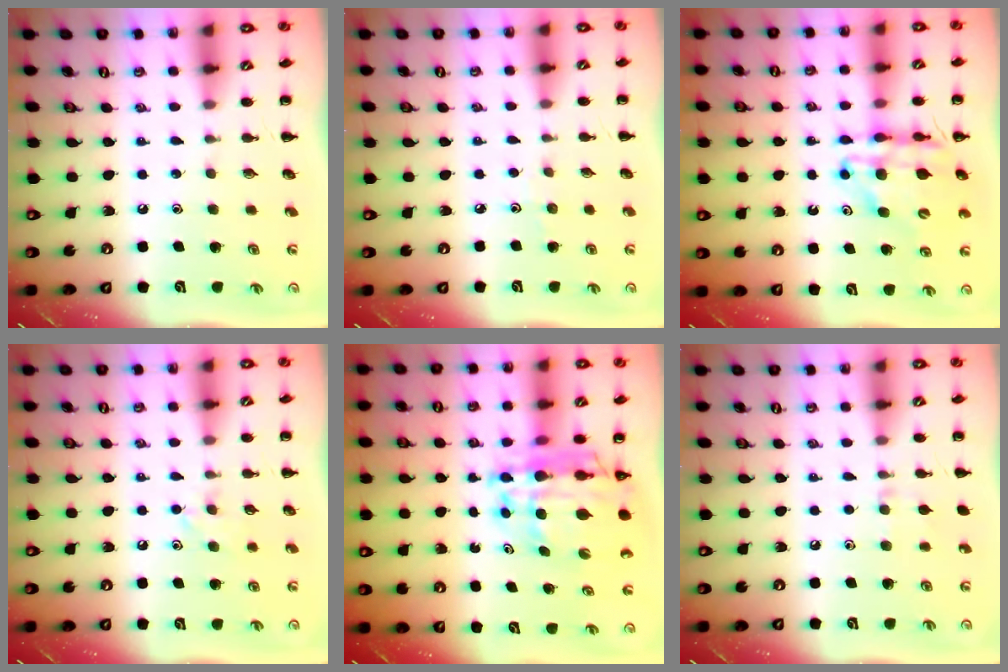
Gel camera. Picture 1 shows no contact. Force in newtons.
{"total": 2.9, "press": 2.7, "slide": 1.2}
{"total": 12.5, "press": 12.0, "slide": 3.6}
{"total": 6.5, "press": 6.3, "slide": 1.6}
{"total": 15.2, "press": 14.6, "slide": 4.2}
{"total": 5.9, "press": 5.5, "slide": 2.3}